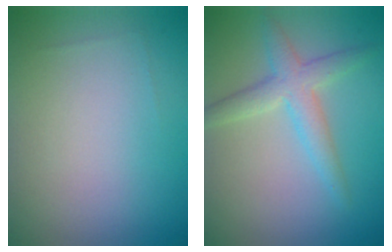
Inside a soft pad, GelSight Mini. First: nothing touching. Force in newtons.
{"total": 3.3, "press": 3.3, "slide": 0.1}